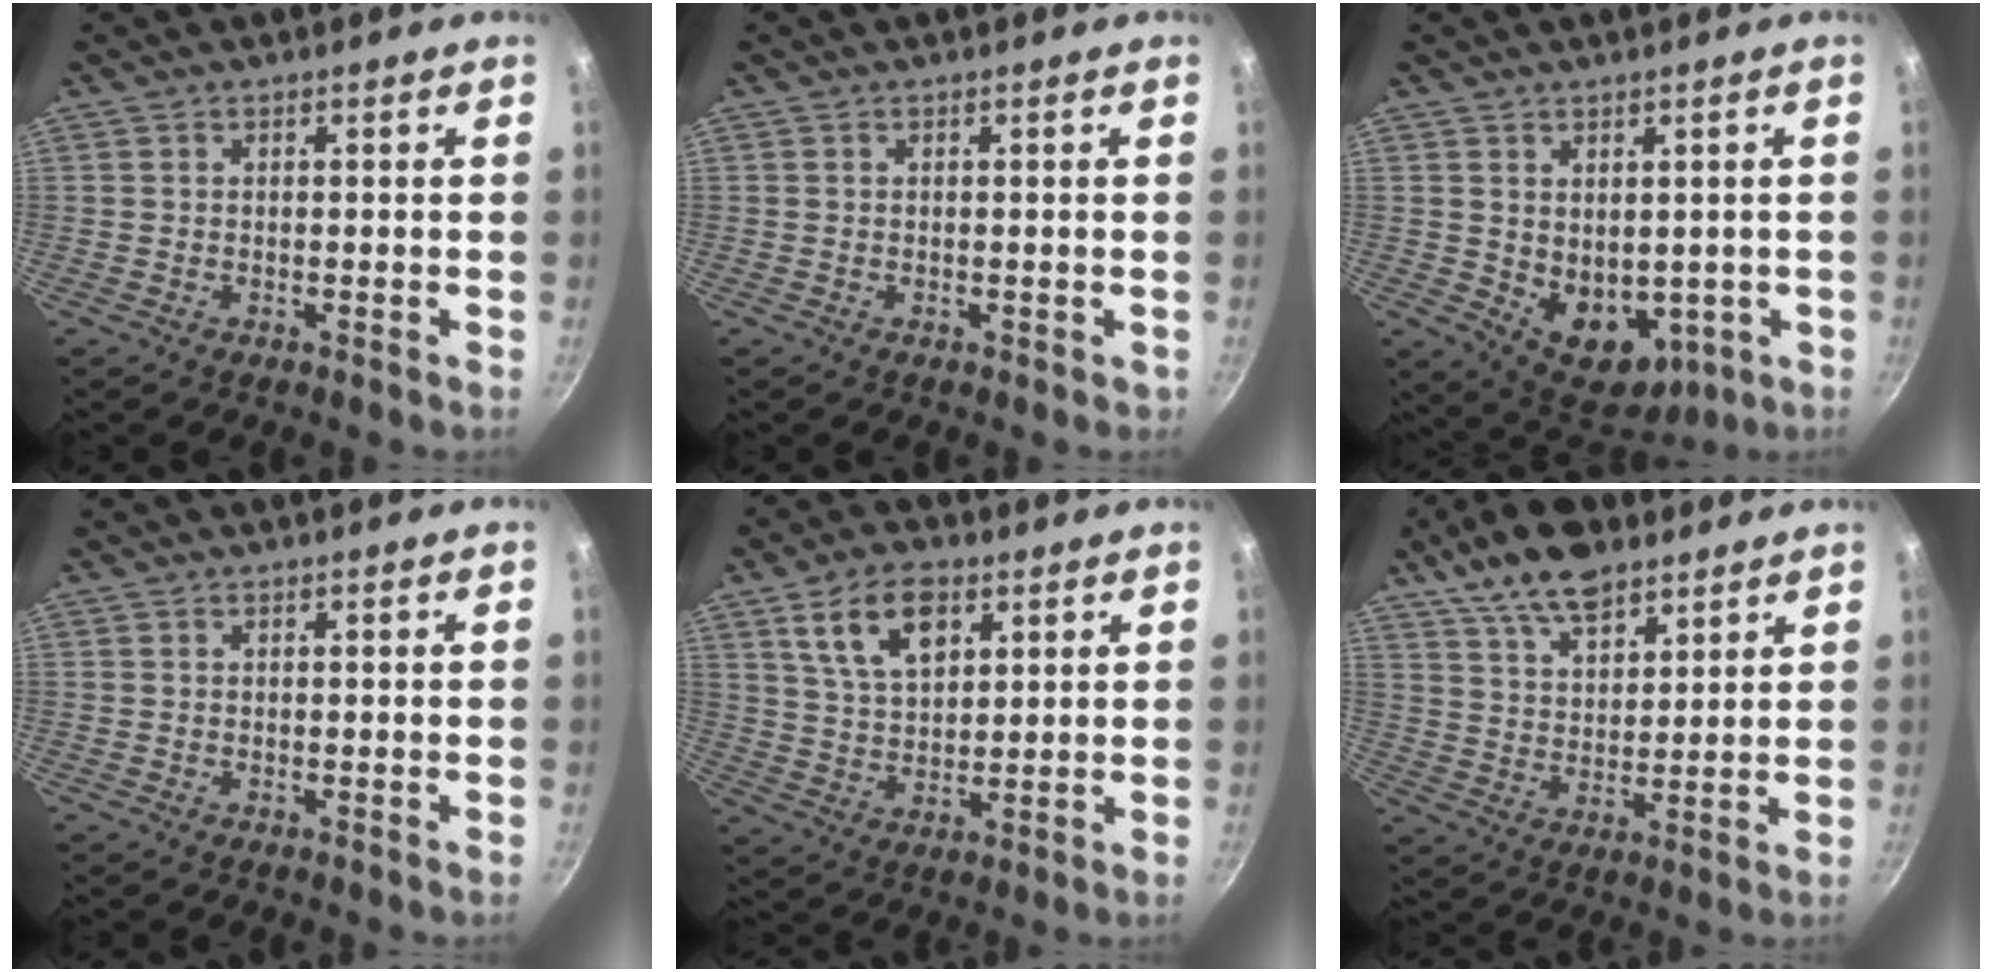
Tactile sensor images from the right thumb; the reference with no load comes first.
{"total": 0.0}
{"total": 10.2, "force": [-0.2, 7.4, 7.1], "torque": [-0.076, -0.023, 0.025]}
{"total": 0.0}
{"total": 10.7, "force": [5.0, 6.1, 7.3], "torque": [-0.112, -0.015, 0.092]}
{"total": 13.6, "force": [9.2, 6.5, 7.6], "torque": [-0.105, -0.027, 0.162]}